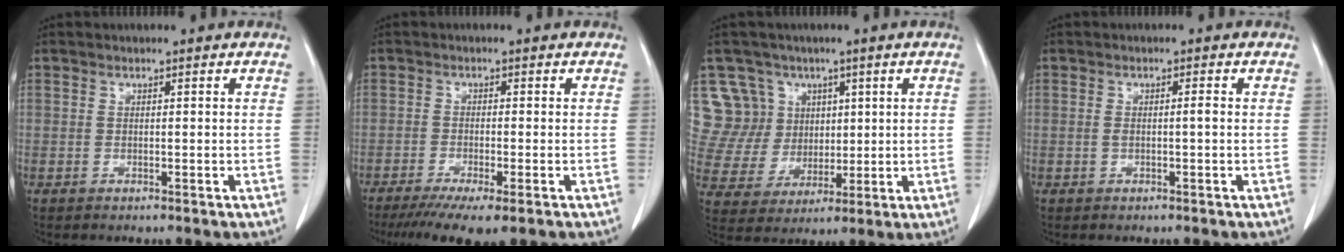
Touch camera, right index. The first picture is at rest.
{"total": 8.5, "force": [-6.0, 1.1, 5.9], "torque": [-0.090, -0.021, -0.094]}
{"total": 10.8, "force": [4.9, 9.7, 0.4], "torque": [-0.023, 0.039, 0.108]}
{"total": 1.4, "force": [-0.1, 0.1, 1.4], "torque": [-0.026, 0.003, 0.002]}